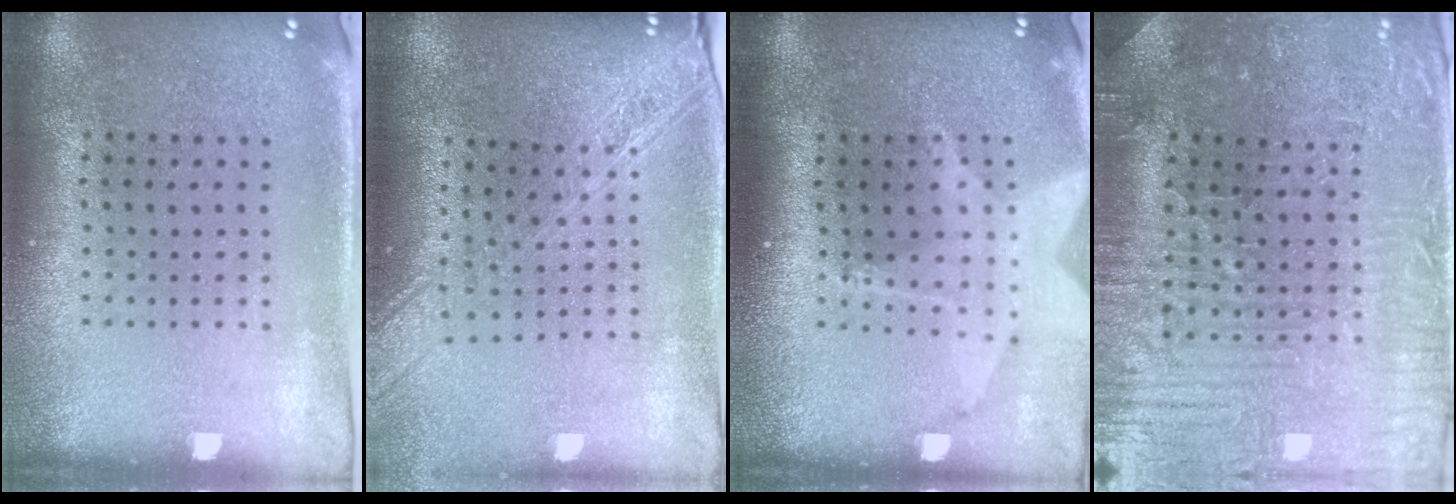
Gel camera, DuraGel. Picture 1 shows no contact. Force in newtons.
{"total": 2.2, "press": 1.9, "slide": 1.2}
{"total": 2.0, "press": 1.5, "slide": 1.2}
{"total": 3.7, "press": 3.6, "slide": 0.5}